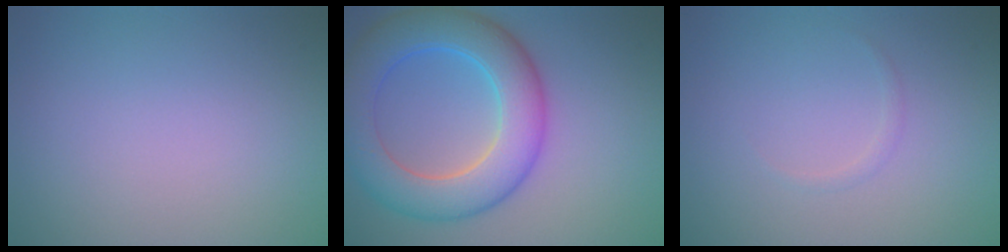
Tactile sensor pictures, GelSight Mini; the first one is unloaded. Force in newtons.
{"total": 8.4, "press": 8.3, "slide": 0.3}
{"total": 0.6, "press": 0.6, "slide": 0.1}